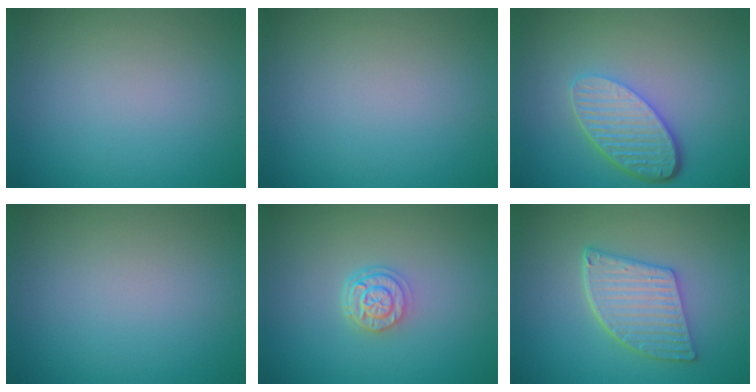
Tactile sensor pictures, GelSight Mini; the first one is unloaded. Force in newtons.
{"total": 0.0}
{"total": 5.3, "press": 3.9, "slide": 3.6}
{"total": 0.0}
{"total": 2.9, "press": 2.3, "slide": 1.8}
{"total": 5.4, "press": 4.3, "slide": 3.2}